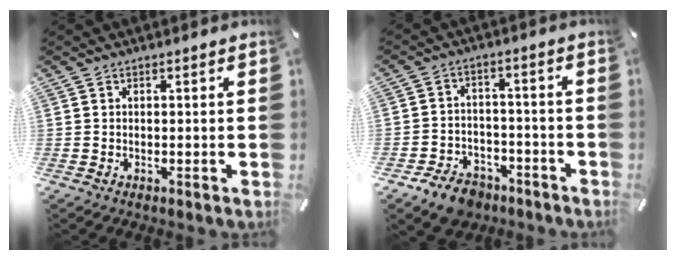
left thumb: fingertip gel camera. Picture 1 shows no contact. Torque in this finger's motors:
{"motor_torque": [-0.10, 0.22, 0.22, 0.22, 0.00]}